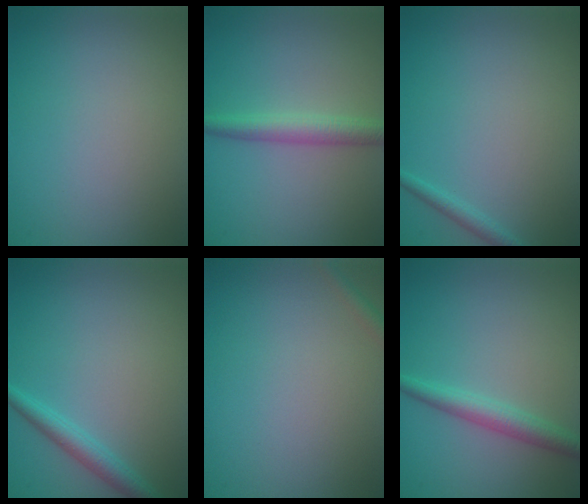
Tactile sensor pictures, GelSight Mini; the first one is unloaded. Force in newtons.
{"total": 2.7, "press": 2.7, "slide": 0.1}
{"total": 1.1, "press": 1.1, "slide": 0.0}
{"total": 2.3, "press": 2.3, "slide": 0.1}
{"total": 1.0, "press": 1.0, "slide": 0.0}
{"total": 2.6, "press": 2.6, "slide": 0.1}